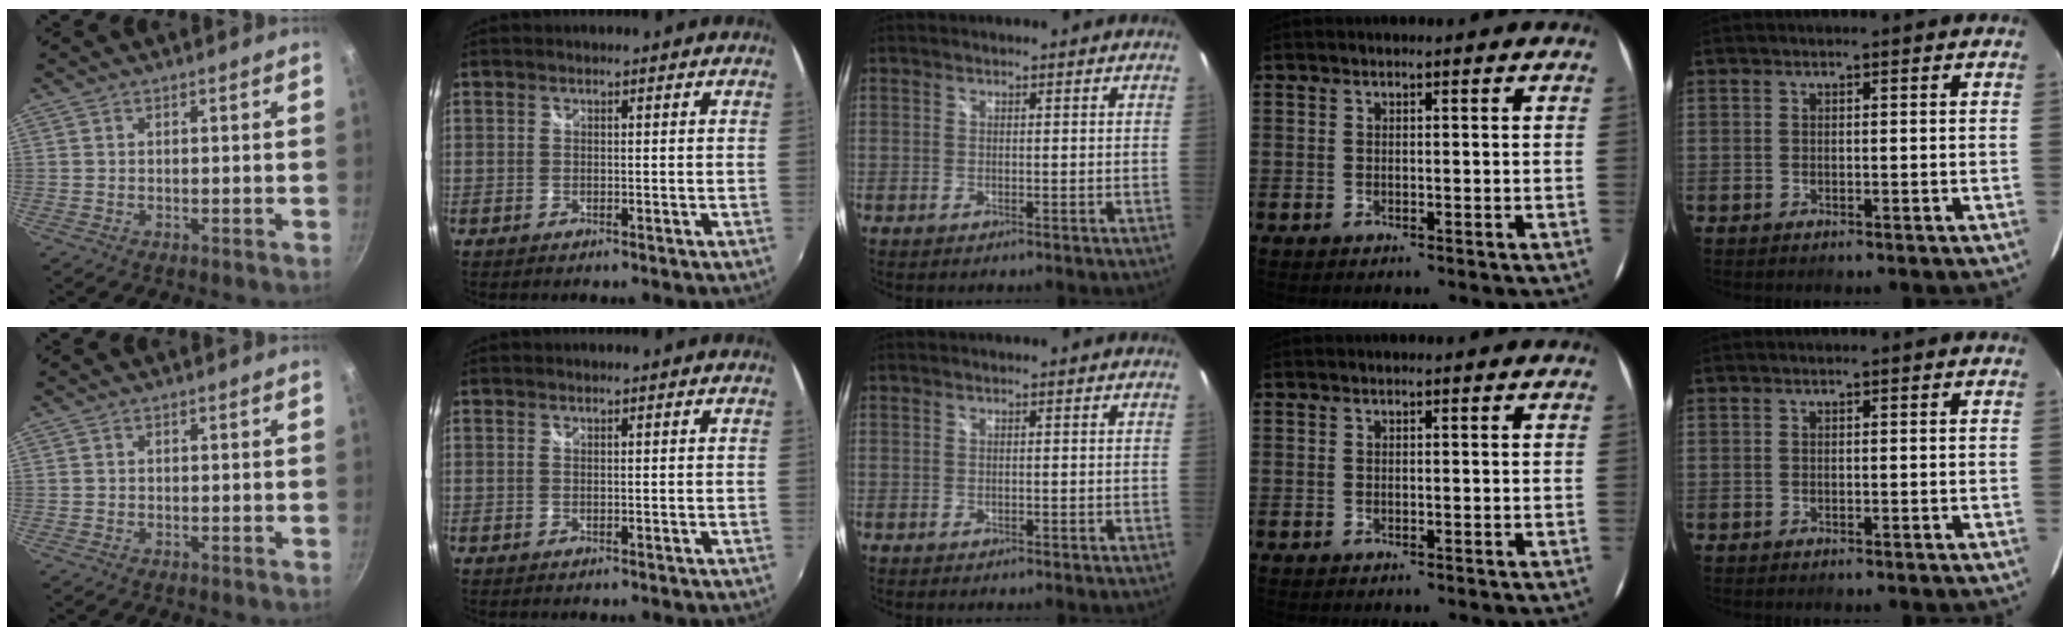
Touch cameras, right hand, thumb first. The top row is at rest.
{}